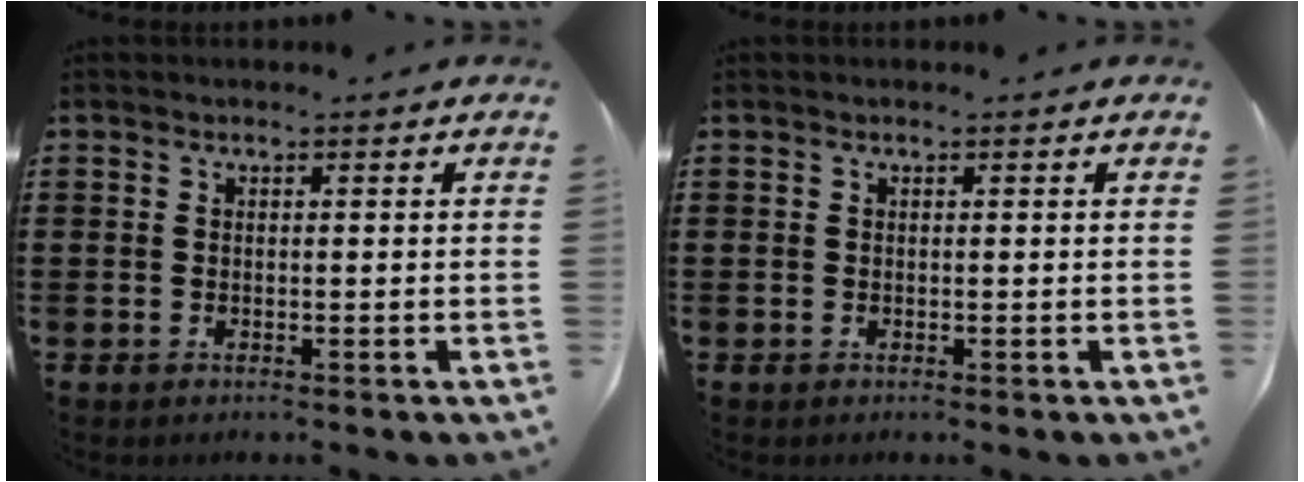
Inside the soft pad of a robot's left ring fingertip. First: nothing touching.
{"total": 0.0}